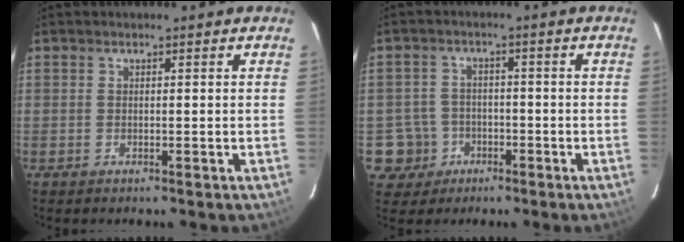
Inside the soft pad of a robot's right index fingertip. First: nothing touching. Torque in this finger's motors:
{"motor_torque": [-0.71, -0.46, -0.40, -0.13]}